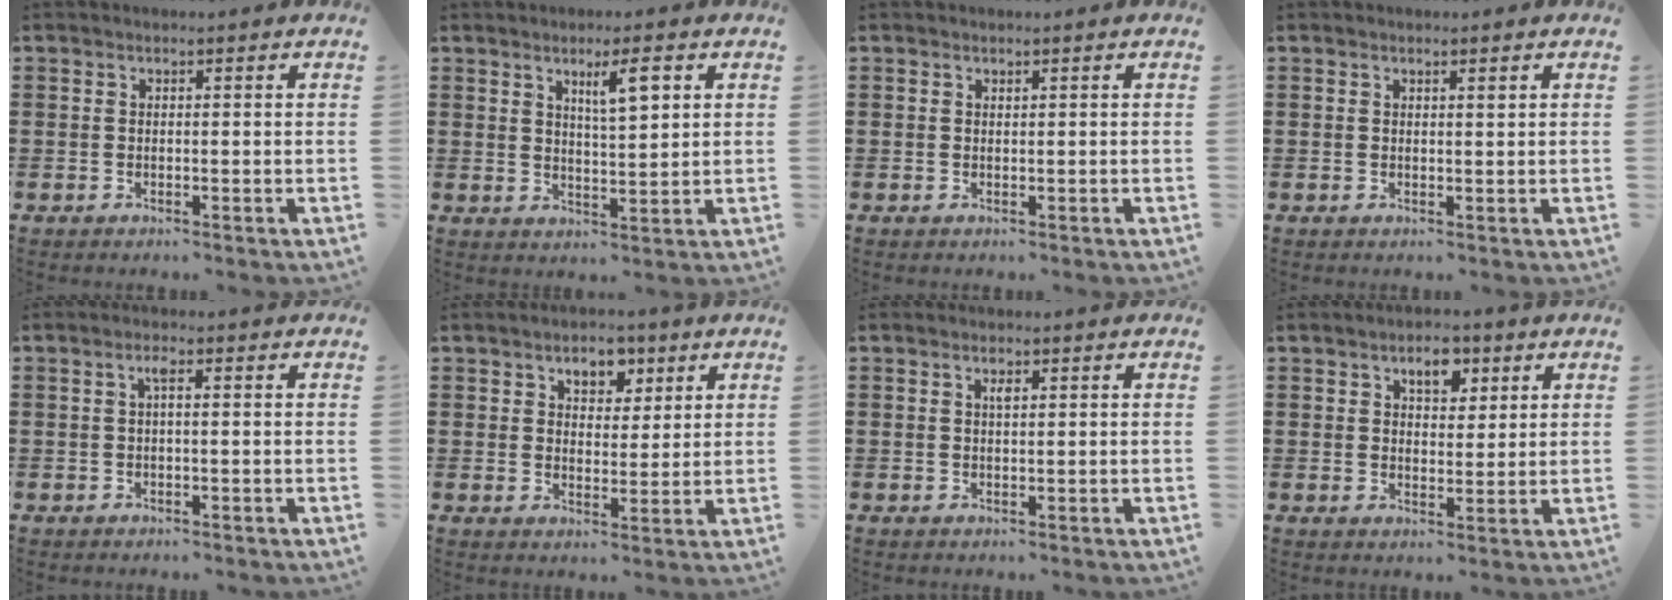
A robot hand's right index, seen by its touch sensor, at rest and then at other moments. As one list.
[{"total": 4.6, "force": [2.2, 0.9, 4.0], "torque": [-0.067, 0.000, 0.032]}, {"total": 0.0}, {"total": 0.7, "force": [0.5, 0.0, 0.5], "torque": [-0.003, -0.004, 0.008]}, {"total": 1.6, "force": [0.1, 0.3, 1.6], "torque": [-0.033, 0.004, 0.000]}, {"total": 4.8, "force": [2.9, 3.1, 2.2], "torque": [-0.034, 0.004, 0.045]}, {"total": 1.3, "force": [0.6, 0.4, 1.1], "torque": [-0.023, 0.004, 0.009]}, {"total": 4.7, "force": [2.7, 2.6, 2.8], "torque": [-0.040, 0.002, 0.042]}]